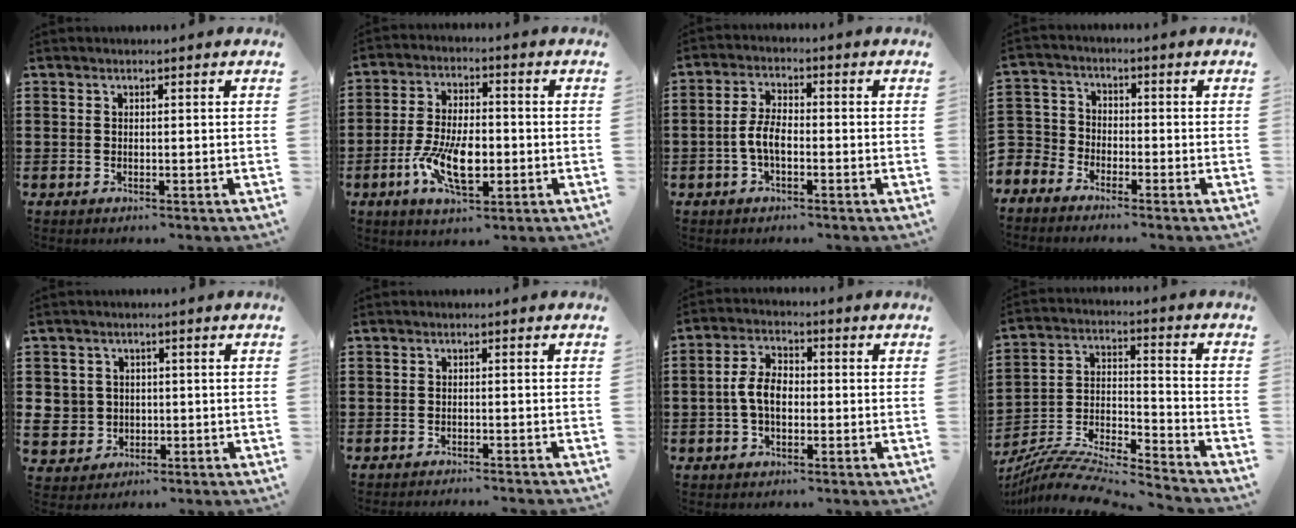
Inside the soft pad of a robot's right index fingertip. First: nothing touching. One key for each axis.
{"total": 9.6, "fx": -2.7, "fy": 4.4, "fz": 8.1, "tx": -0.168, "ty": -0.003, "tz": -0.047}
{"total": 4.7, "fx": -1.4, "fy": 2.2, "fz": 3.8, "tx": -0.096, "ty": -0.002, "tz": -0.033}
{"total": 3.9, "fx": -3.3, "fy": 2.0, "fz": -0.2, "tx": -0.026, "ty": -0.004, "tz": -0.080}
{"total": 4.3, "fx": -0.3, "fy": 4.2, "fz": 0.6, "tx": -0.038, "ty": 0.009, "tz": -0.009}
{"total": 1.3, "fx": -1.3, "fy": -0.3, "fz": 0.0, "tx": -0.003, "ty": 0.001, "tz": -0.026}
{"total": 5.3, "fx": -0.9, "fy": 3.1, "fz": 4.3, "tx": -0.106, "ty": -0.001, "tz": -0.024}
{"total": 9.4, "fx": -8.9, "fy": 0.6, "fz": 3.0, "tx": -0.056, "ty": 0.004, "tz": -0.180}